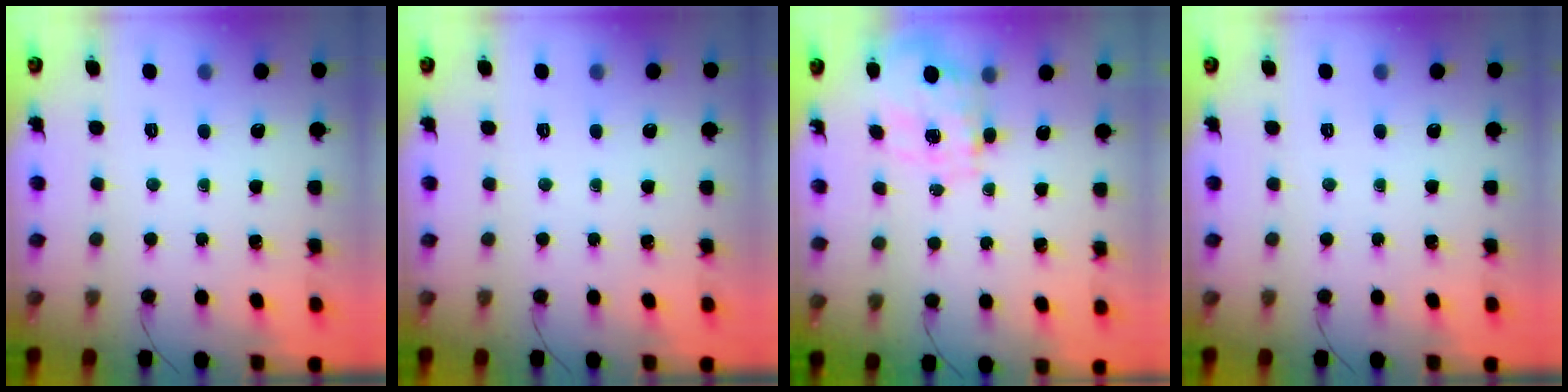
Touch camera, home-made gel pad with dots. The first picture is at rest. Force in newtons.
{"total": 0.0}
{"total": 3.5, "press": 3.4, "slide": 1.0}
{"total": 0.0}